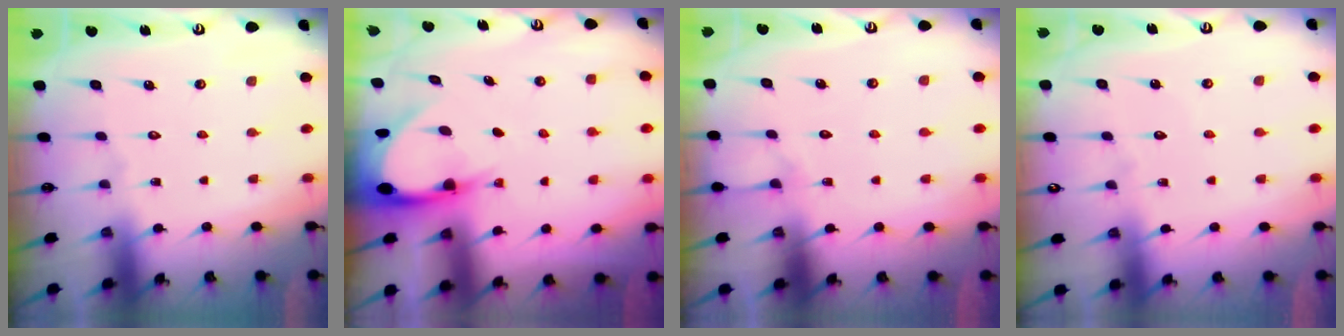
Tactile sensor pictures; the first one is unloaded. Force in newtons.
{"total": 4.4, "press": 4.4, "slide": 0.4}
{"total": 4.3, "press": 4.2, "slide": 0.5}
{"total": 2.4, "press": 2.4, "slide": 0.2}